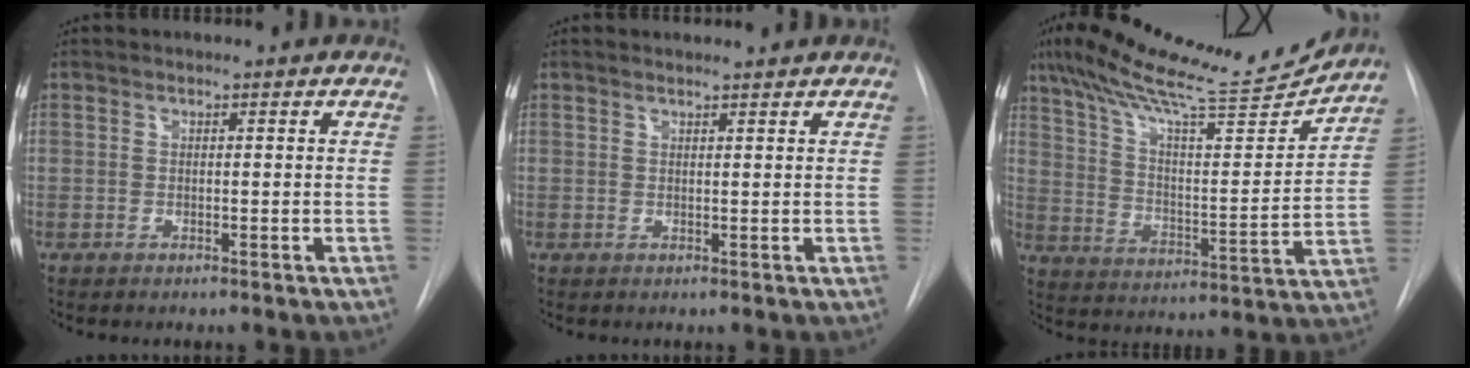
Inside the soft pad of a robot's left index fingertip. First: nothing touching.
{"total": 2.5, "force": [2.4, 0.0, 0.6], "torque": [-0.011, 0.011, 0.033]}
{"total": 20.4, "force": [18.2, 1.5, 9.0], "torque": [-0.158, -0.013, 0.277]}